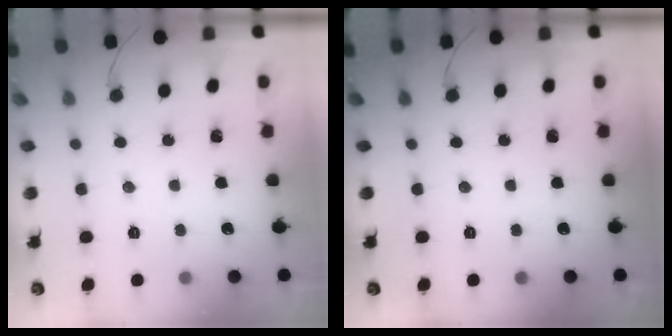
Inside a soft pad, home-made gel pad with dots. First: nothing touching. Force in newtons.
{"total": 0.0}